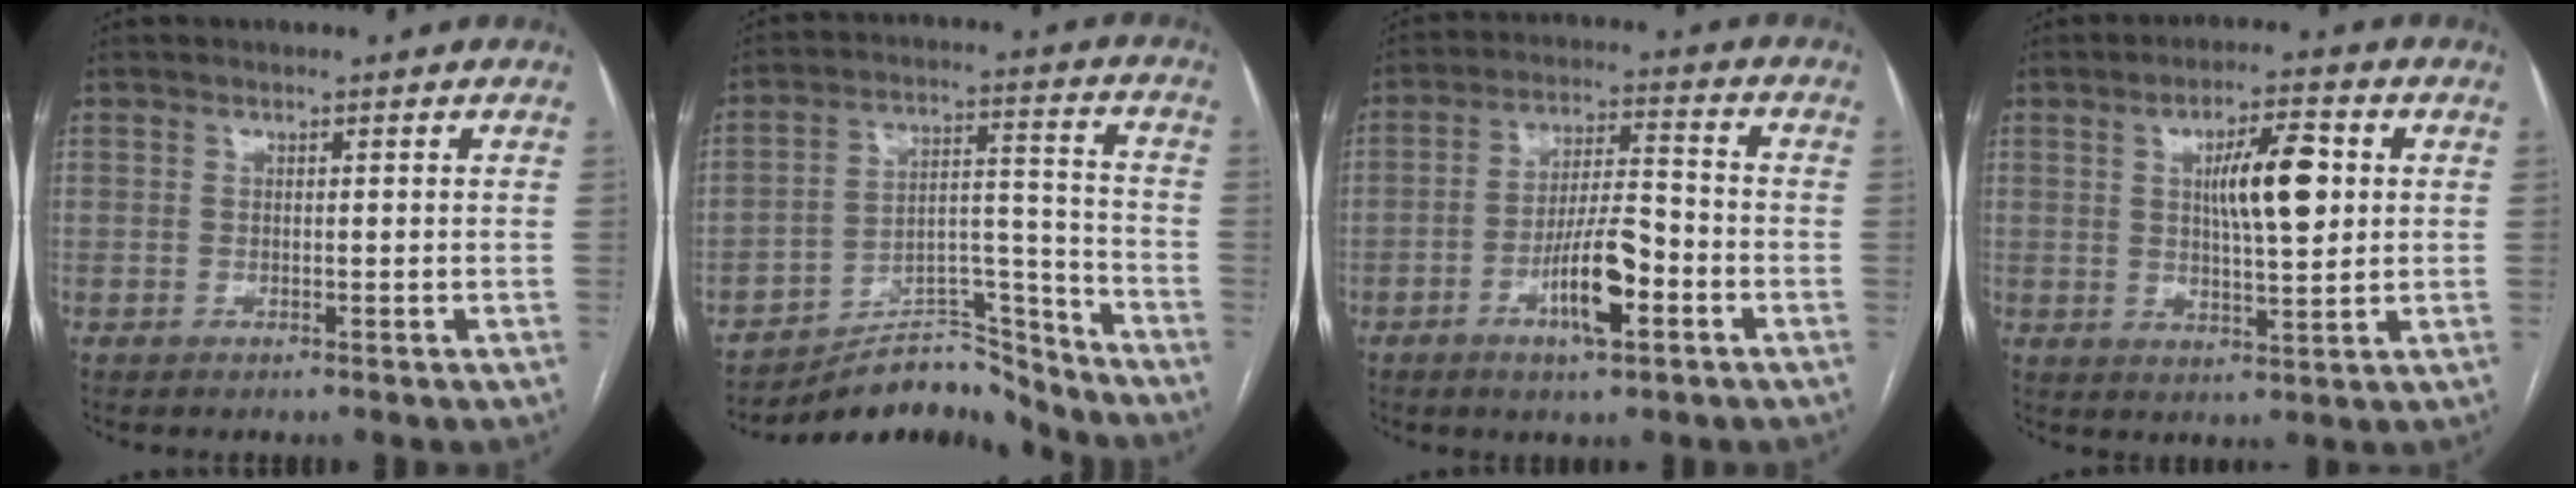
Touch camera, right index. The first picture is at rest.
{"total": 12.1, "force": [-11.8, 2.8, 0.7], "torque": [0.002, 0.063, -0.192]}
{"total": 9.6, "force": [-3.9, 2.0, 8.5], "torque": [-0.157, 0.002, -0.066]}
{"total": 9.1, "force": [2.0, 2.0, 8.6], "torque": [-0.146, 0.008, 0.035]}